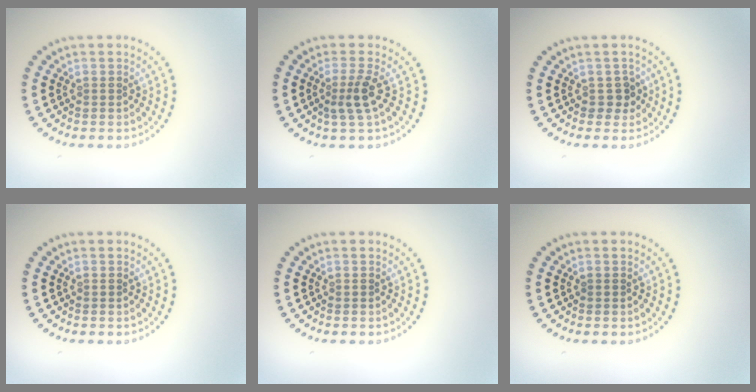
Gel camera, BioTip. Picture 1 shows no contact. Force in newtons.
{"total": 2.3, "press": 1.7, "slide": 1.5}
{"total": 1.4, "press": 1.3, "slide": 0.7}
{"total": 0.0}
{"total": 0.0}
{"total": 0.0}